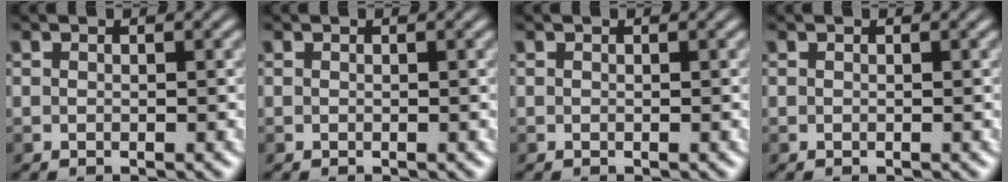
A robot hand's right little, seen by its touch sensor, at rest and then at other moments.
{"total": 0.0}
{"total": 0.0}
{"total": 0.0}